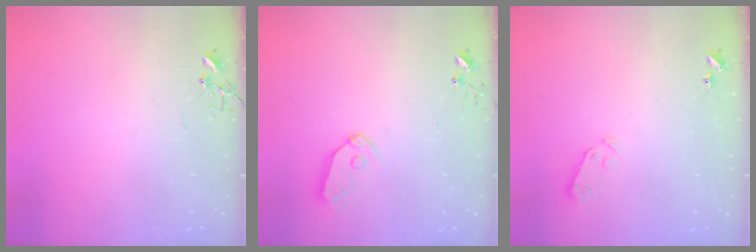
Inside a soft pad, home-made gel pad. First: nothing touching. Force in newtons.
{"total": 7.7, "press": 7.7, "slide": 0.7}
{"total": 3.0, "press": 2.9, "slide": 0.7}